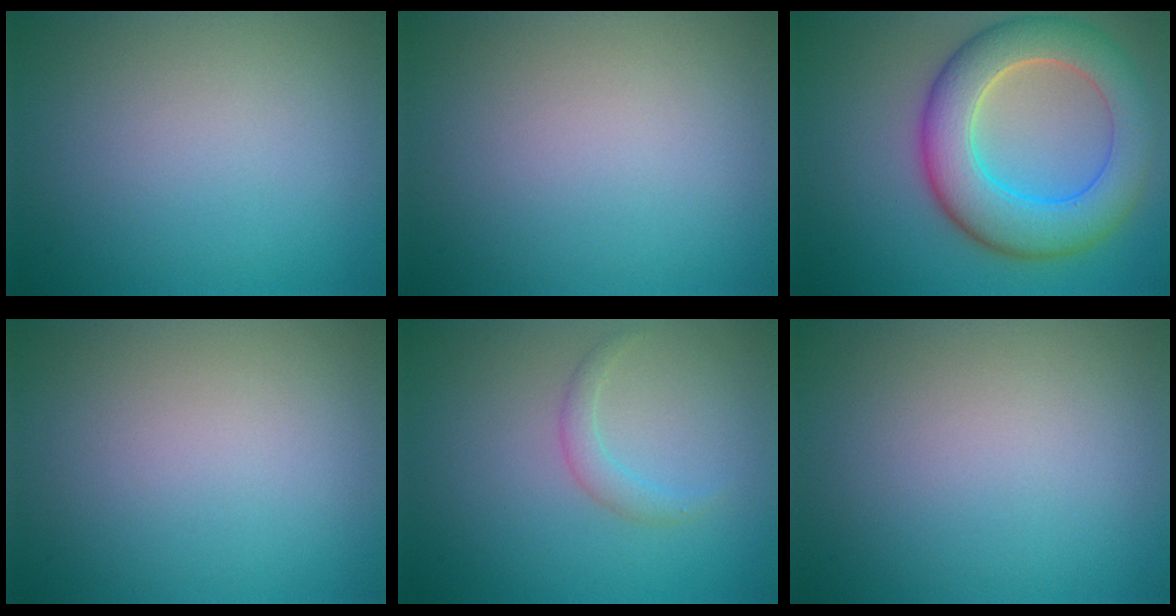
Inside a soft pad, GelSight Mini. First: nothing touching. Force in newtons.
{"total": 0.0}
{"total": 8.3, "press": 8.3, "slide": 0.4}
{"total": 0.0}
{"total": 1.3, "press": 1.3, "slide": 0.1}
{"total": 0.0}